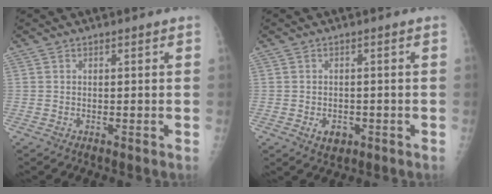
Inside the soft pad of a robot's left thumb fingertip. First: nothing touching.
{"total": 3.5, "force": [-1.2, 2.6, 2.1], "torque": [-0.022, 0.002, -0.010]}